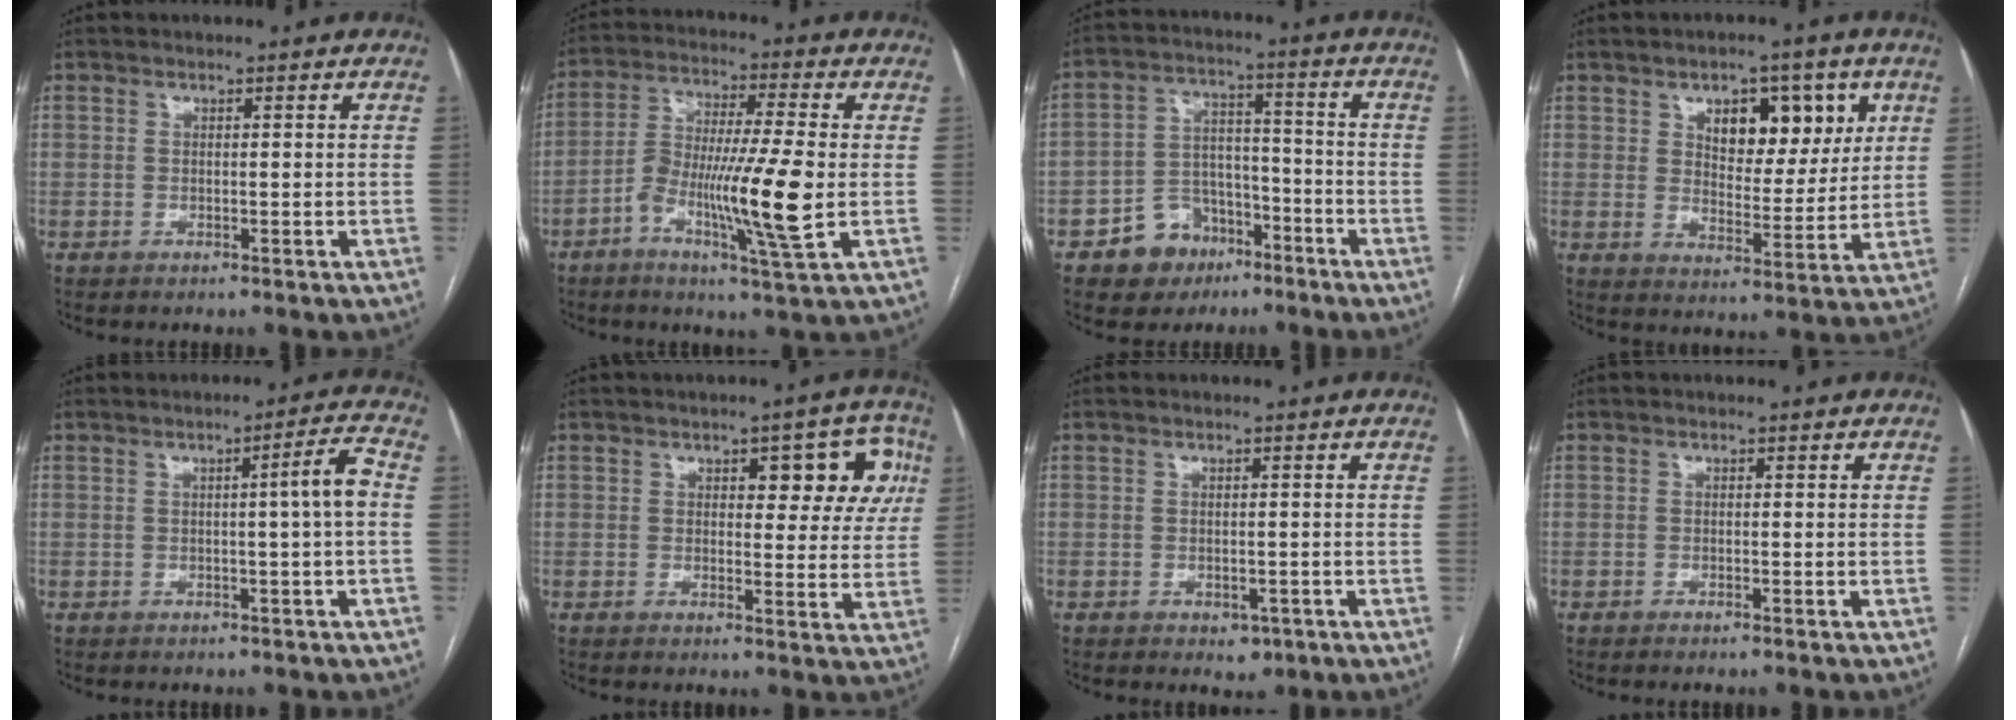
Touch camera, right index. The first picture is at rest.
{"total": 13.0, "force": [-3.1, 0.3, 12.6], "torque": [-0.238, -0.005, -0.061]}
{"total": 9.2, "force": [-5.3, 6.8, 2.9], "torque": [-0.048, 0.024, -0.083]}
{"total": 10.0, "force": [4.4, 5.2, 7.3], "torque": [-0.095, 0.011, 0.071]}
{"total": 4.3, "force": [-0.1, -0.8, 4.2], "torque": [-0.057, 0.006, 0.000]}
{"total": 8.6, "force": [3.1, 3.8, 7.1], "torque": [-0.062, 0.022, 0.034]}
{"total": 2.1, "force": [-1.0, 1.5, 1.1], "torque": [-0.006, 0.002, -0.004]}
{"total": 0.6, "force": [-0.5, -0.1, 0.3], "torque": [-0.005, 0.000, -0.009]}